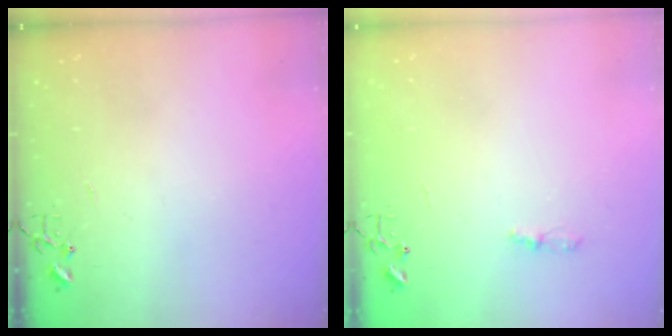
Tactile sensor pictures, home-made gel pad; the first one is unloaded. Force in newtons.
{"total": 3.7, "press": 3.6, "slide": 0.5}